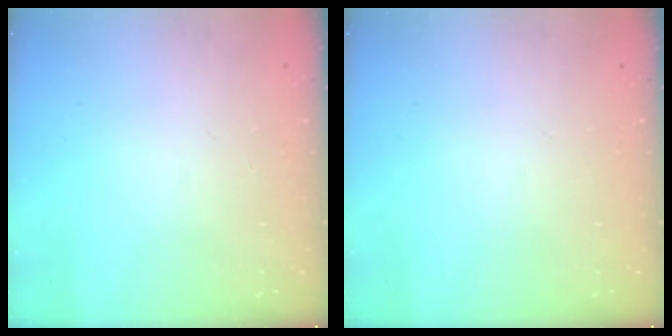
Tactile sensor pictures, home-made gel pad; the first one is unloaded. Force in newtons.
{"total": 0.0}